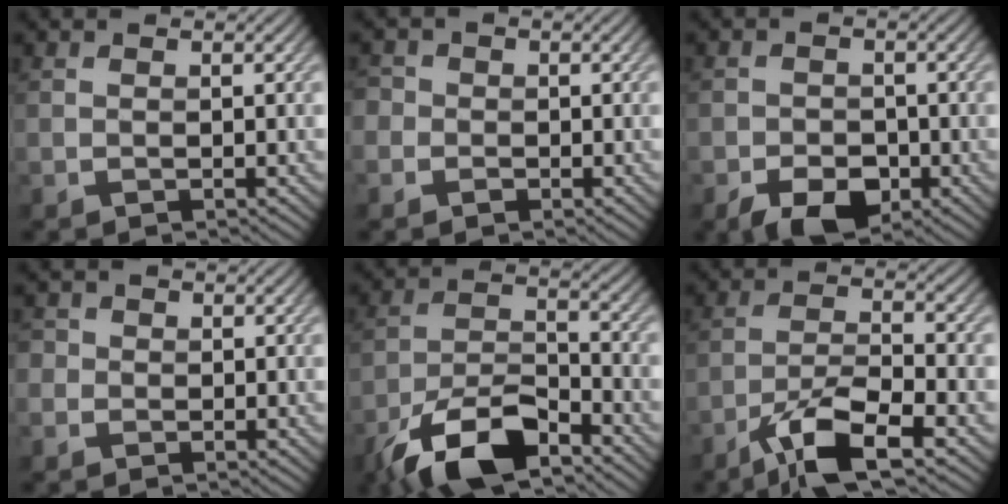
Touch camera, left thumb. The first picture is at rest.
{"total": 2.7, "force": [-0.3, 2.6, 0.7], "torque": [-0.002, 0.007, -0.037]}
{"total": 5.0, "force": [-2.8, 3.0, 2.8], "torque": [-0.048, -0.008, -0.053]}
{"total": 2.0, "force": [0.3, 2.0, 0.4], "torque": [-0.008, 0.006, -0.013]}
{"total": 11.8, "force": [-8.2, 4.2, 7.3], "torque": [-0.138, -0.001, -0.168]}
{"total": 8.8, "force": [-5.5, 2.1, 6.5], "torque": [-0.124, 0.000, -0.103]}